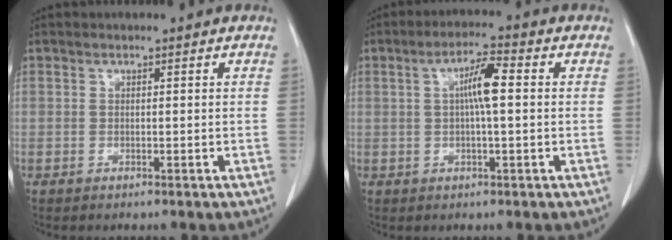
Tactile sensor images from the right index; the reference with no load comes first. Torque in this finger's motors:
{"motor_torque": [0.34, 0.00, 0.15, 0.07]}